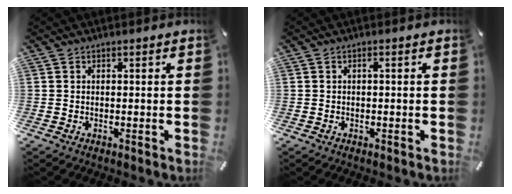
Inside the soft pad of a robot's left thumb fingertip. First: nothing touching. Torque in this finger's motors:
{"motor_torque": [-0.02, 0.30, 0.06, -0.23, 0.00]}